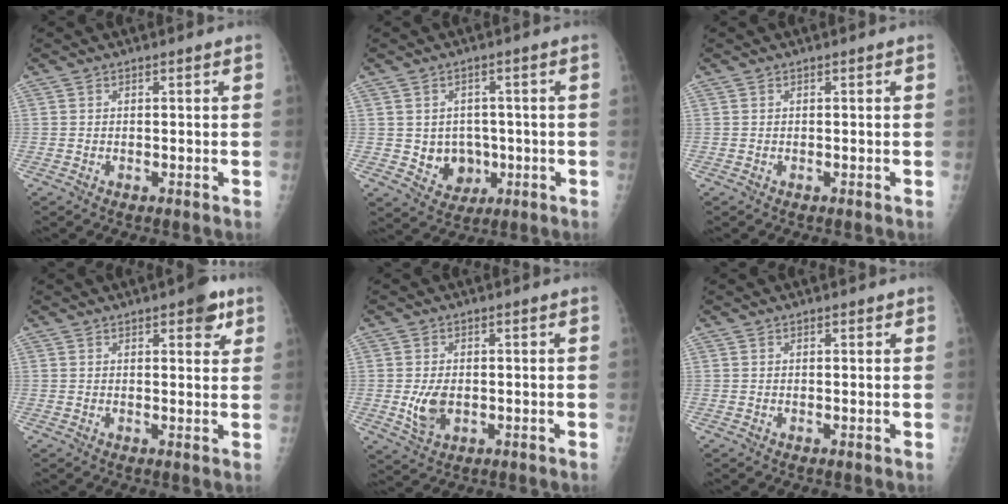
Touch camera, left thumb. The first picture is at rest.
{"total": 6.5, "force": [-0.6, 5.7, 3.0], "torque": [-0.010, 0.004, 0.004]}
{"total": 0.0}
{"total": 5.1, "force": [2.8, 2.1, 3.7], "torque": [-0.029, -0.009, 0.028]}
{"total": 5.2, "force": [-0.6, 3.3, 4.0], "torque": [-0.074, -0.007, -0.003]}
{"total": 0.9, "force": [0.6, 0.4, 0.5], "torque": [-0.007, -0.001, 0.007]}